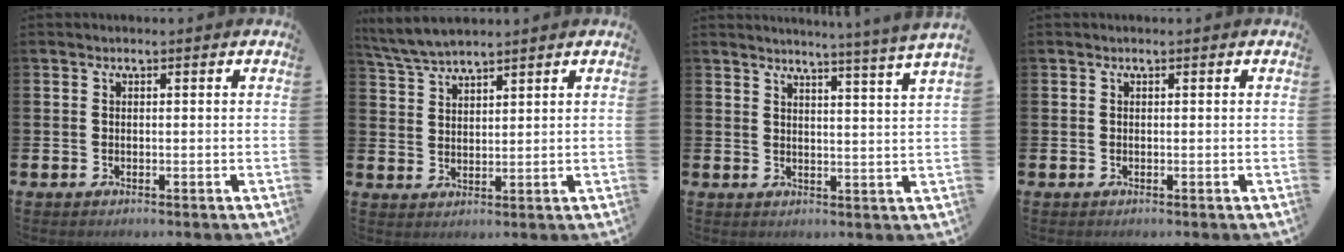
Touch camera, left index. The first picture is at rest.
{"total": 4.7, "force": [4.6, 0.4, 1.2], "torque": [-0.038, -0.015, 0.084]}
{"total": 3.7, "force": [3.3, -1.5, 0.7], "torque": [-0.010, -0.030, 0.053]}
{"total": 0.0}